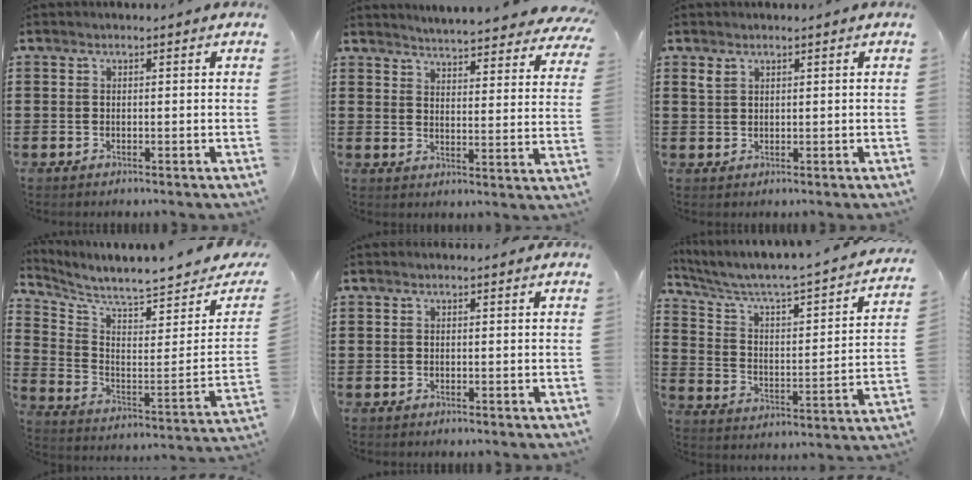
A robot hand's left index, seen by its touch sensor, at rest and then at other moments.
{"total": 4.6, "force": [4.5, -0.6, 0.8], "torque": [-0.038, -0.034, 0.078]}
{"total": 1.4, "force": [1.0, 0.8, 0.6], "torque": [-0.016, 0.002, 0.021]}
{"total": 5.7, "force": [5.2, -0.6, 2.3], "torque": [-0.064, -0.065, 0.082]}
{"total": 0.0}
{"total": 2.9, "force": [2.0, 0.6, 2.0], "torque": [-0.056, -0.032, 0.018]}